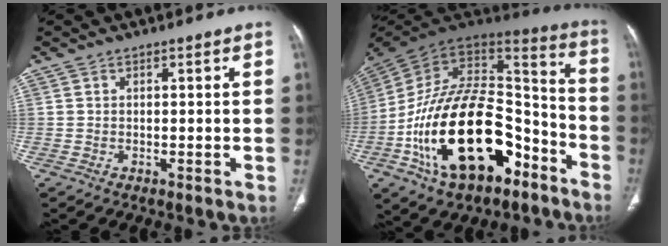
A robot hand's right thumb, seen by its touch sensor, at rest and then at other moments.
{"total": 30.5, "force": [-13.0, 16.4, 22.2], "torque": [-0.407, 0.066, -0.209]}